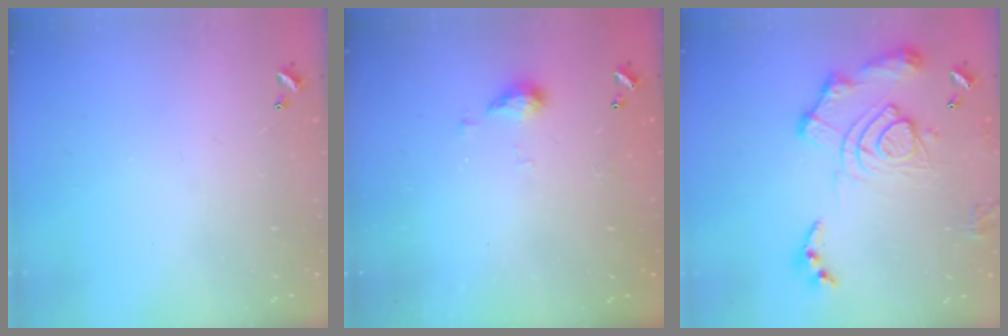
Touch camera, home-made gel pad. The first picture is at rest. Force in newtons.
{"total": 3.8, "press": 3.7, "slide": 0.6}
{"total": 16.1, "press": 16.0, "slide": 2.0}